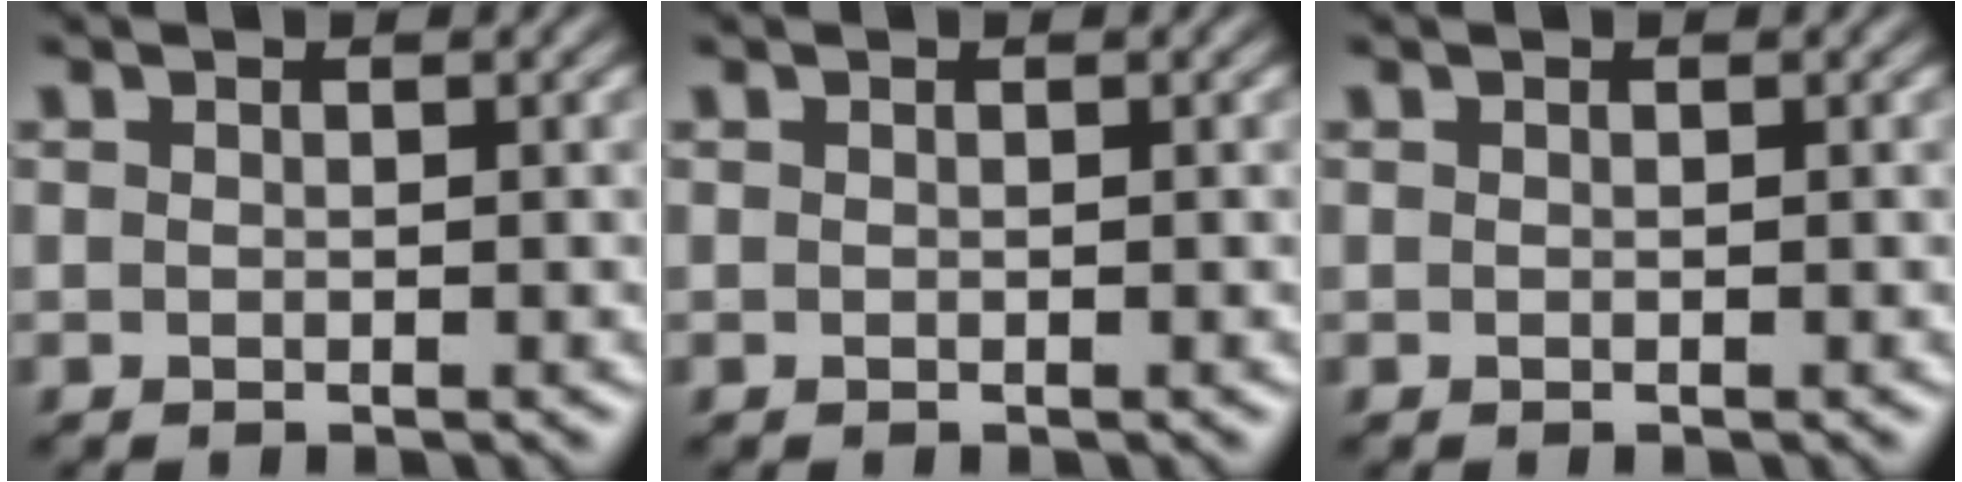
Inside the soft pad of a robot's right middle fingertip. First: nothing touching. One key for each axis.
{"total": 0.0}
{"total": 0.0}